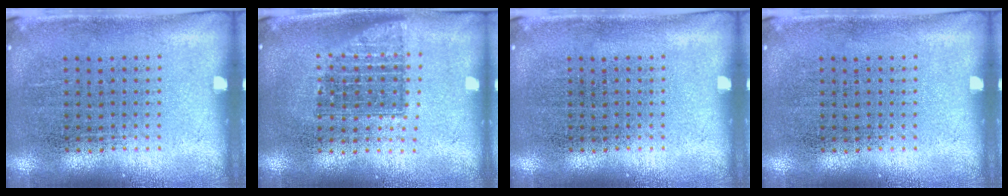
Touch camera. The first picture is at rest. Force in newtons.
{"total": 1.4, "press": 1.1, "slide": 0.8}
{"total": 0.0}
{"total": 0.0}